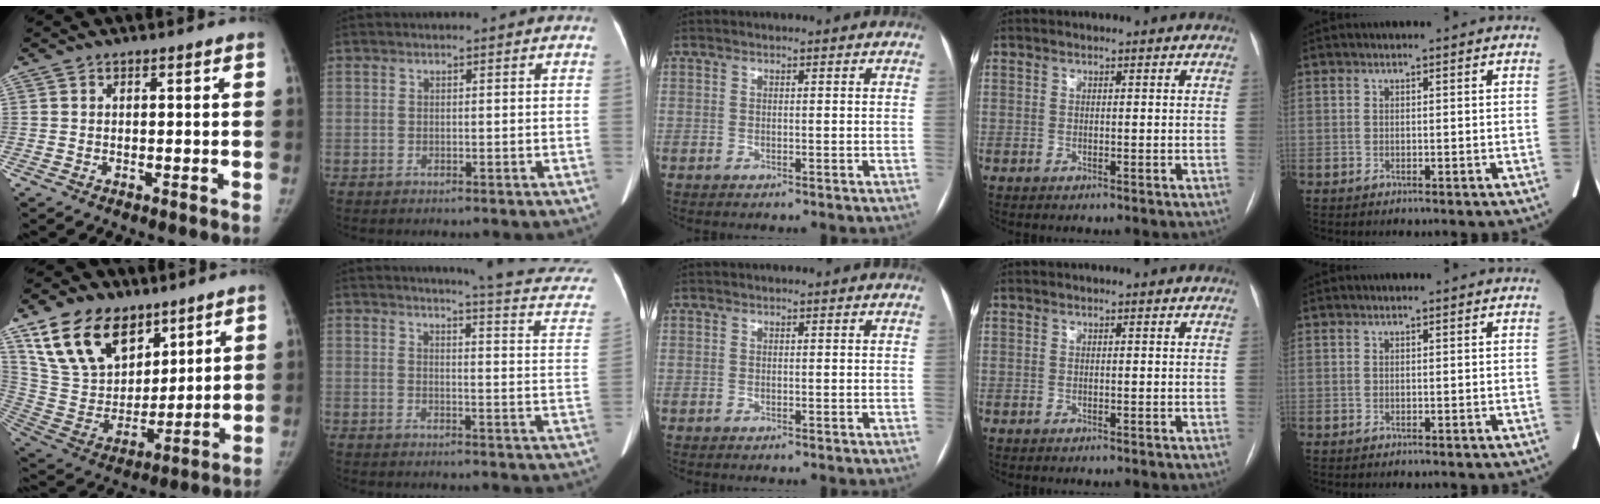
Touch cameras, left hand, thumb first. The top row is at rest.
{"thumb": {"total": 20.2, "force": [12.2, 12.6, 10.0], "torque": [-0.146, -0.044, 0.236]}, "index": {"total": 13.5, "force": [12.1, 0.7, 5.9], "torque": [-0.065, -0.062, 0.109]}}